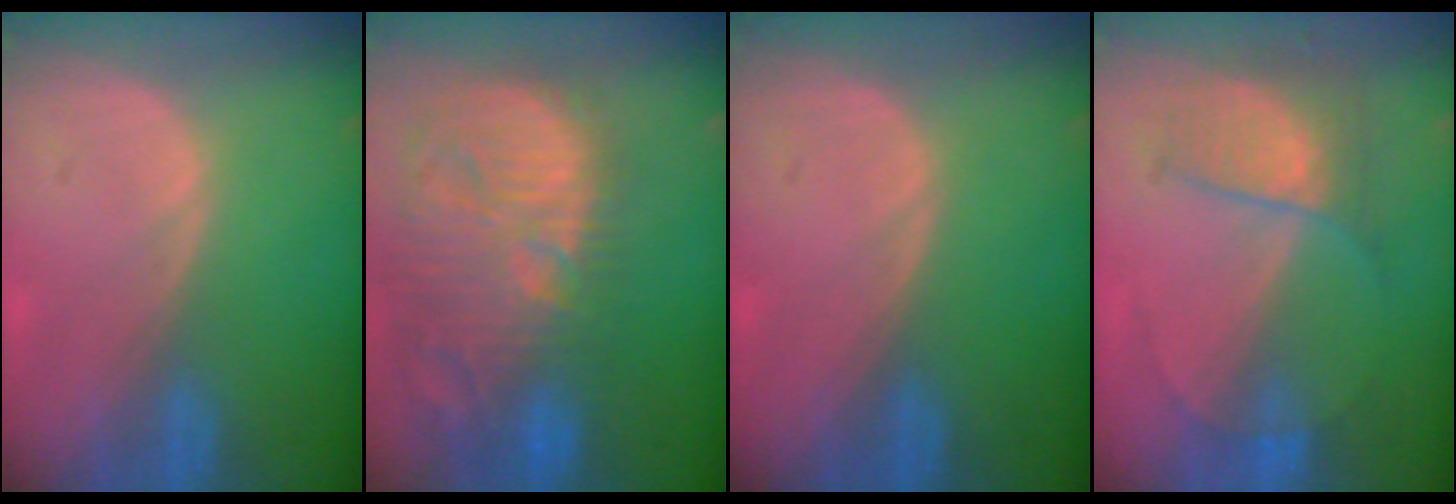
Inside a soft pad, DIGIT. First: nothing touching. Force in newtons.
{"total": 15.3, "press": 13.3, "slide": 7.5}
{"total": 0.0}
{"total": 7.2, "press": 6.1, "slide": 3.9}